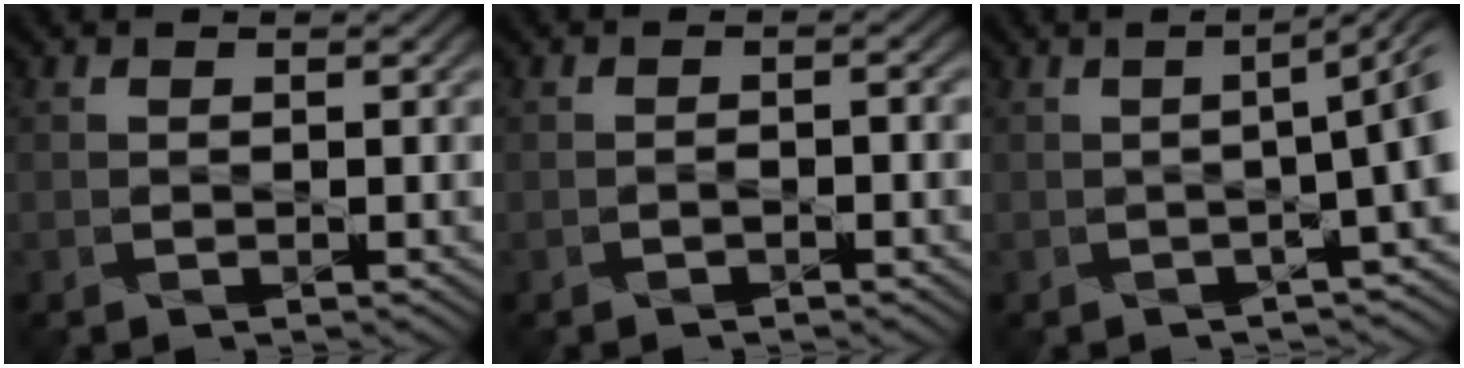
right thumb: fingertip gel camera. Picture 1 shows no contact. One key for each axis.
{"total": 1.4, "fx": -1.0, "fy": 0.4, "fz": 1.0, "tx": -0.011, "ty": 0.009, "tz": -0.013}
{"total": 6.6, "fx": -1.4, "fy": 1.3, "fz": 6.4, "tx": -0.076, "ty": 0.004, "tz": -0.019}